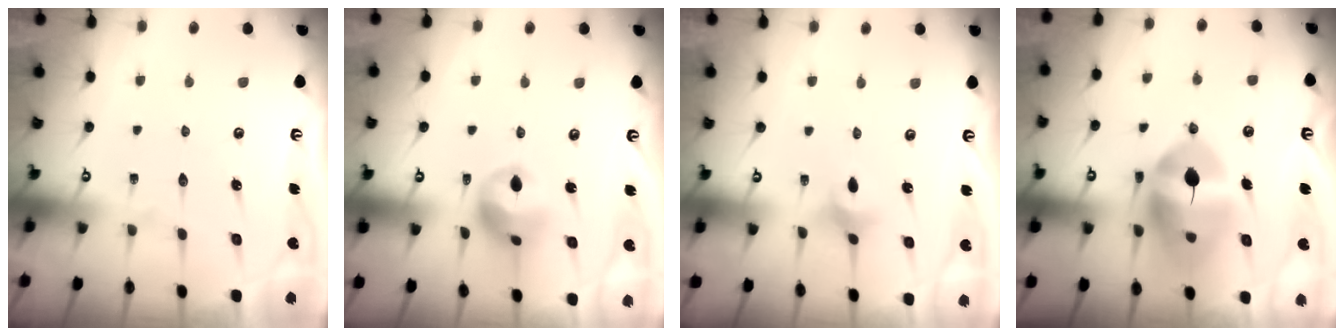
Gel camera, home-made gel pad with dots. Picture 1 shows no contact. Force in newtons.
{"total": 10.3, "press": 10.2, "slide": 0.8}
{"total": 2.9, "press": 2.9, "slide": 0.6}
{"total": 15.6, "press": 15.4, "slide": 2.6}